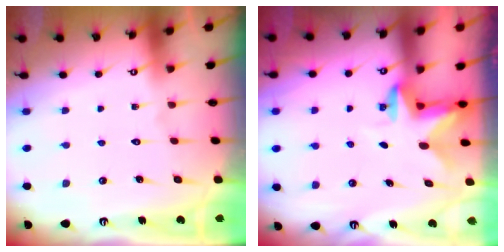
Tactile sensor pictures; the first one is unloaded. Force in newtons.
{"total": 2.8, "press": 2.8, "slide": 0.5}